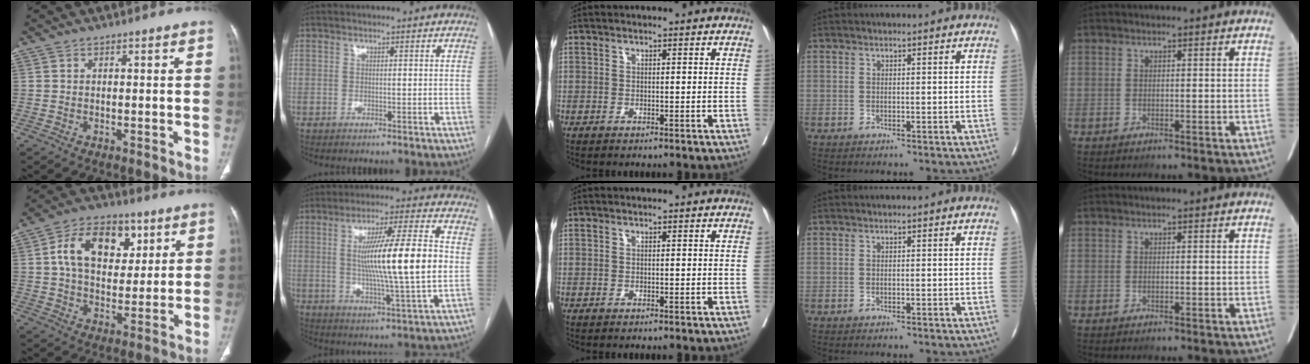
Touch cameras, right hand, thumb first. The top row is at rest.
{"thumb": {"total": 14.8, "force": [5.0, 9.8, 10.0], "torque": [-0.131, -0.003, 0.081]}, "index": {"total": 15.7, "force": [0.8, 0.4, 15.7], "torque": [-0.265, 0.002, 0.012]}}